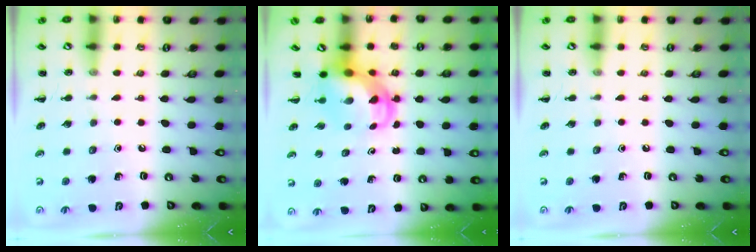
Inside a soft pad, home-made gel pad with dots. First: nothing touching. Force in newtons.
{"total": 6.4, "press": 6.4, "slide": 0.9}
{"total": 0.0}